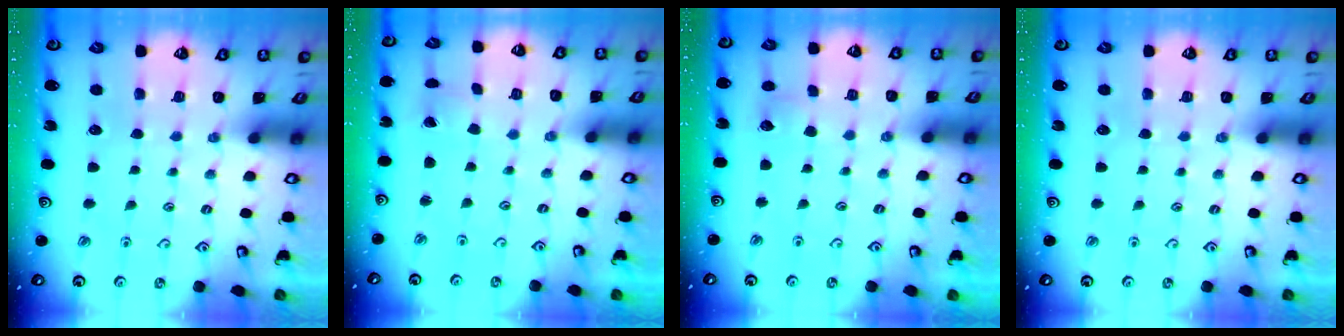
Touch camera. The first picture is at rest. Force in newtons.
{"total": 1.0, "press": 0.9, "slide": 0.4}
{"total": 2.9, "press": 2.9, "slide": 0.2}
{"total": 0.0}